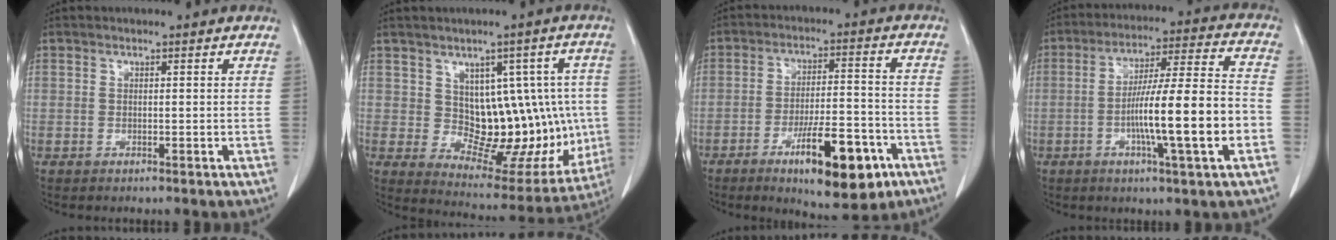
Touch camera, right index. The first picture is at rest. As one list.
[{"total": 13.7, "force": [0.8, 8.2, 10.9], "torque": [-0.118, 0.017, 0.038]}, {"total": 13.8, "force": [-7.1, 3.6, 11.2], "torque": [-0.165, 0.002, -0.102]}, {"total": 15.5, "force": [-3.9, 0.3, 15.0], "torque": [-0.251, 0.007, -0.066]}]